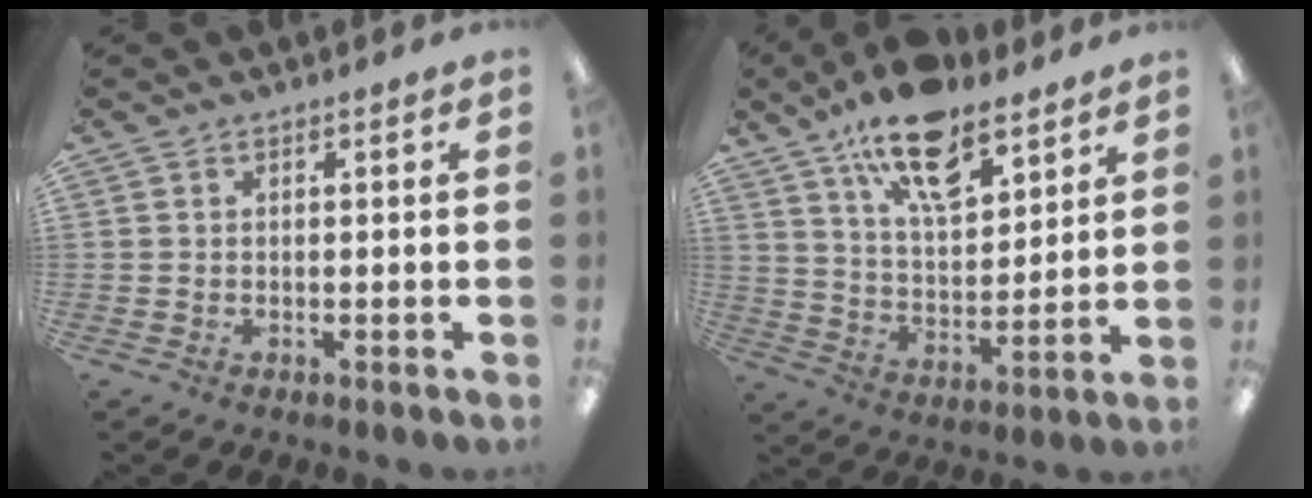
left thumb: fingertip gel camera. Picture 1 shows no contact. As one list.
[{"total": 16.9, "force": [11.4, 7.2, 10.2], "torque": [-0.165, -0.053, 0.195]}]